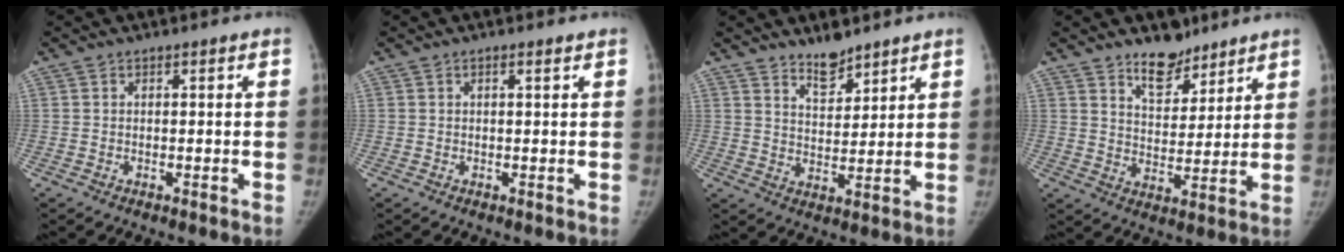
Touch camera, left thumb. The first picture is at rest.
{"total": 1.0, "force": [0.6, 0.2, 0.8], "torque": [-0.014, -0.001, 0.010]}
{"total": 6.1, "force": [5.1, 2.2, 2.5], "torque": [-0.022, -0.044, 0.093]}
{"total": 8.7, "force": [6.7, 4.4, 3.5], "torque": [-0.026, -0.049, 0.113]}